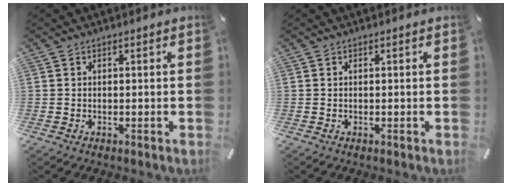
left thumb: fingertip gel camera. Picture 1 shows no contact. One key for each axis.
{"total": 0.0}